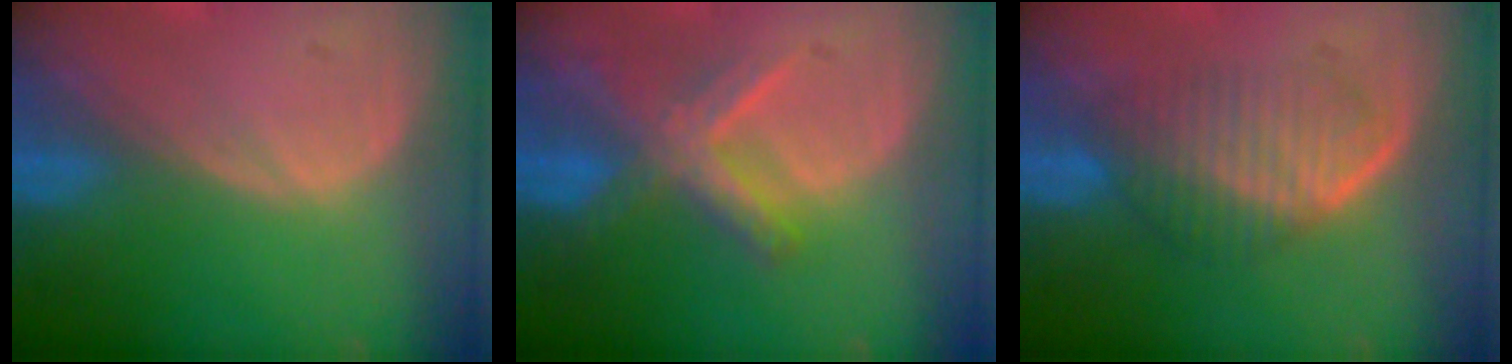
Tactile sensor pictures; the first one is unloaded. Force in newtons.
{"total": 6.3, "press": 6.2, "slide": 1.4}
{"total": 6.0, "press": 5.7, "slide": 1.9}